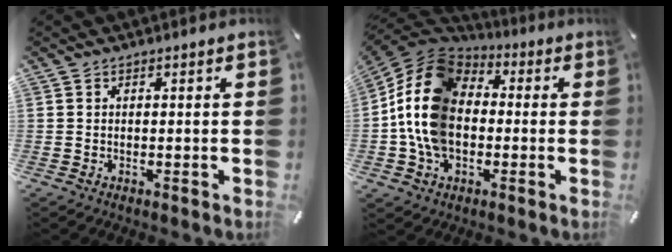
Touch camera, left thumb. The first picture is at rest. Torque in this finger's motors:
{"motor_torque": [2.12, 2.89, 1.91, 0.03, 0.73]}